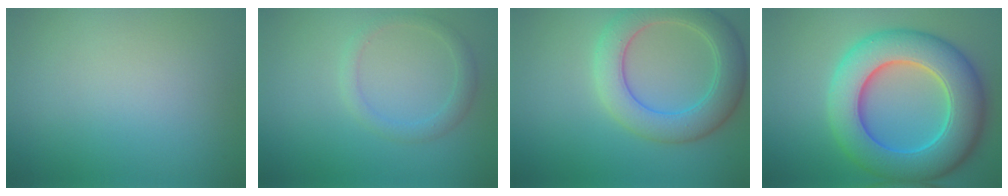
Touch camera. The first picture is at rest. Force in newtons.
{"total": 1.8, "press": 1.8, "slide": 0.2}
{"total": 6.0, "press": 6.0, "slide": 0.1}
{"total": 10.7, "press": 10.7, "slide": 0.5}